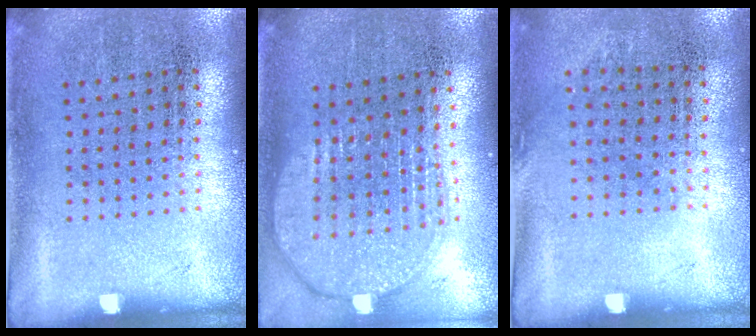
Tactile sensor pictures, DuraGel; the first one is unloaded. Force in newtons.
{"total": 2.0, "press": 1.6, "slide": 1.1}
{"total": 0.9, "press": 0.7, "slide": 0.6}